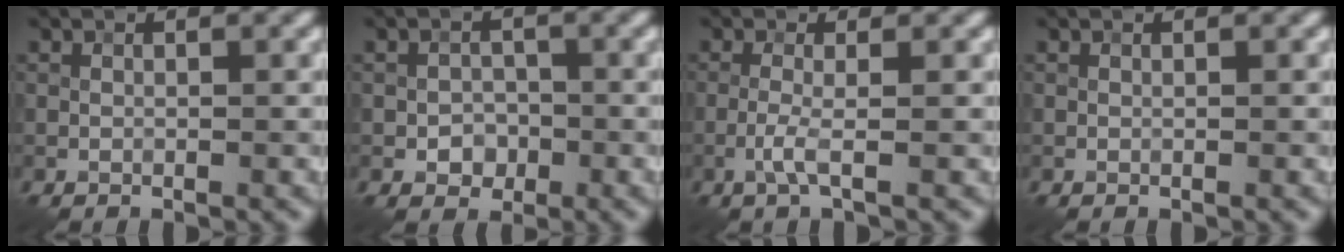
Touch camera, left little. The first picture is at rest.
{"total": 2.2, "force": [-0.8, 1.8, 0.9], "torque": [-0.008, -0.001, -0.017]}
{"total": 1.9, "force": [-0.7, 0.2, 1.8], "torque": [-0.040, 0.002, -0.020]}
{"total": 0.0}